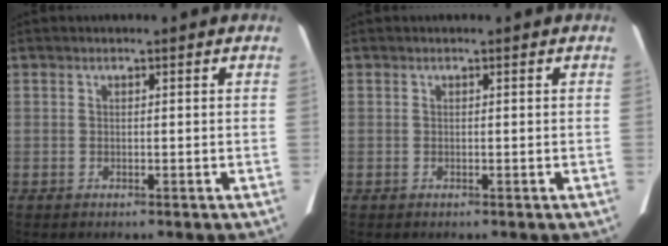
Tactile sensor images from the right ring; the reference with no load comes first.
{"total": 0.0}